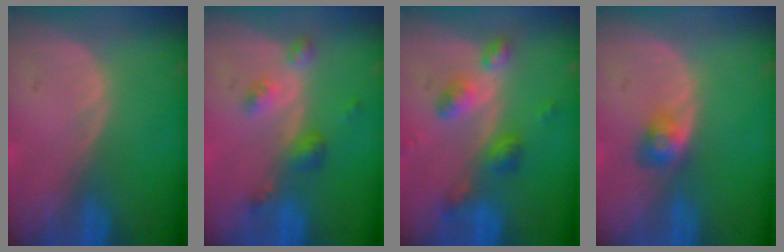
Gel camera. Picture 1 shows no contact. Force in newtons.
{"total": 4.5, "press": 4.0, "slide": 2.0}
{"total": 6.1, "press": 5.4, "slide": 2.9}
{"total": 2.8, "press": 2.6, "slide": 1.2}